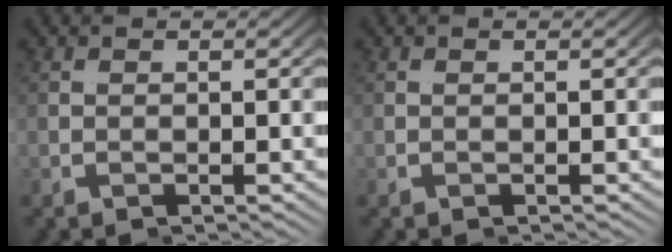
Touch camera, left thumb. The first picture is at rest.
{"total": 0.0}